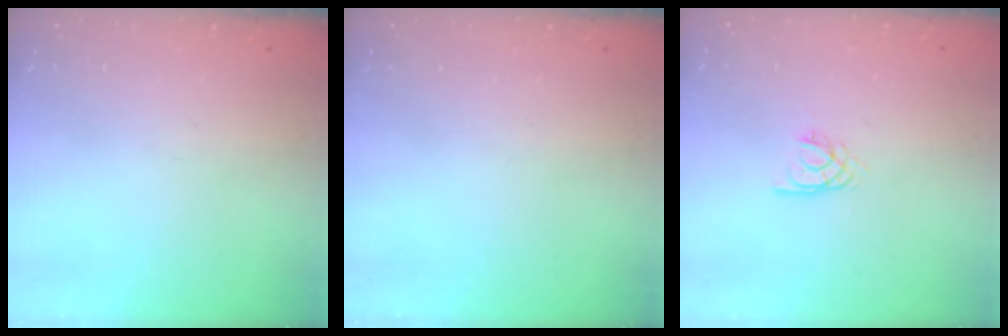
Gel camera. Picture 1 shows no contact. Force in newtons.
{"total": 0.0}
{"total": 2.8, "press": 2.7, "slide": 0.3}